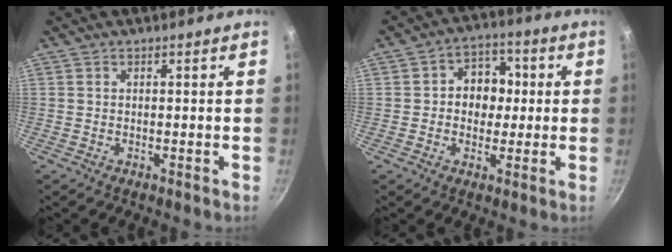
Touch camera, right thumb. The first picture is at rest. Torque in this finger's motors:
{"motor_torque": [-0.51, 0.67, 0.17, -0.15, 0.09]}